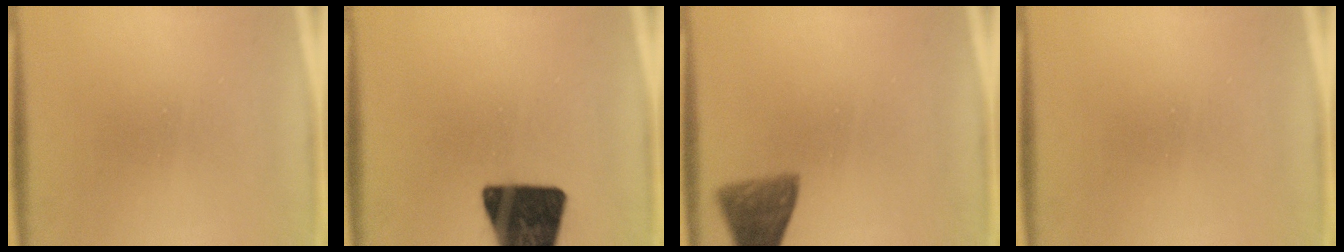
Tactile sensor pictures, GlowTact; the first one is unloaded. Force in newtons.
{"total": 18.9}
{"total": 6.4}
{"total": 0.0}